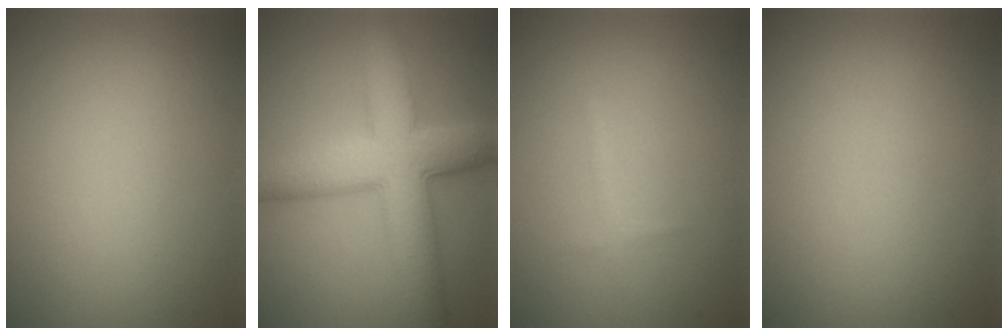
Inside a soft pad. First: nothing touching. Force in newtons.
{"total": 8.9, "press": 8.9, "slide": 0.1}
{"total": 0.7, "press": 0.7, "slide": 0.1}
{"total": 0.0}